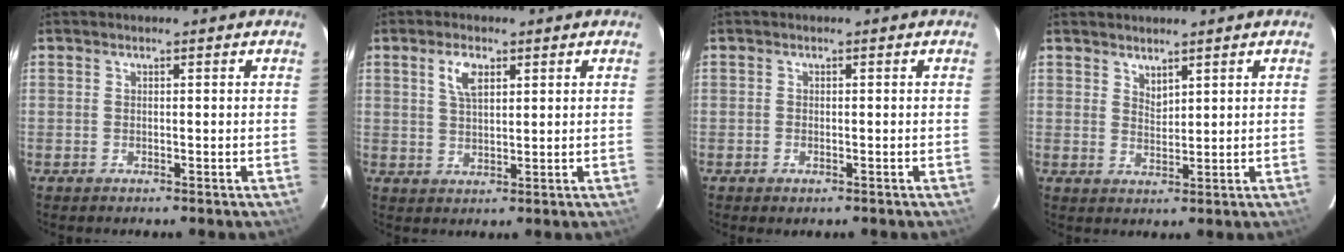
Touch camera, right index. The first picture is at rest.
{"total": 4.5, "force": [2.1, 2.1, 3.4], "torque": [-0.062, 0.008, 0.041]}
{"total": 1.0, "force": [-0.6, 0.6, 0.6], "torque": [-0.009, -0.002, -0.010]}
{"total": 2.4, "force": [2.1, 0.7, 0.9], "torque": [-0.012, 0.001, 0.039]}